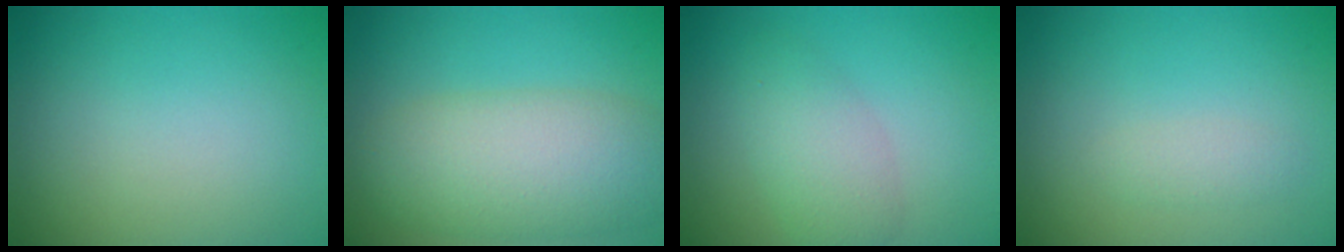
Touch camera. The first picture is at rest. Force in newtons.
{"total": 7.7, "press": 7.6, "slide": 0.4}
{"total": 3.5, "press": 3.5, "slide": 0.1}
{"total": 1.2, "press": 1.2, "slide": 0.1}